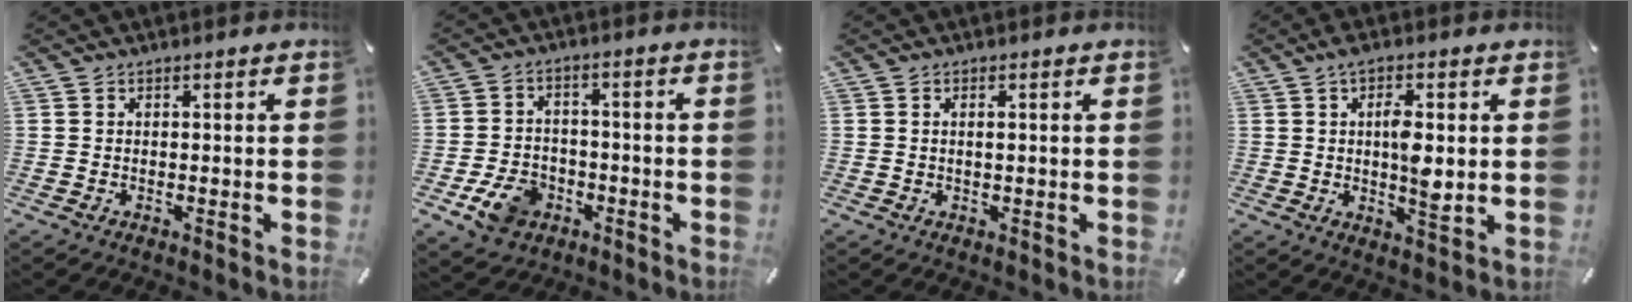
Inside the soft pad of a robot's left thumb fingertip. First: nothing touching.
{"total": 8.5, "force": [-3.6, 6.5, 4.2], "torque": [-0.081, 0.021, -0.065]}
{"total": 1.2, "force": [0.2, 0.3, 1.1], "torque": [-0.021, 0.001, 0.002]}
{"total": 8.2, "force": [1.1, 2.8, 7.7], "torque": [-0.135, -0.011, 0.011]}